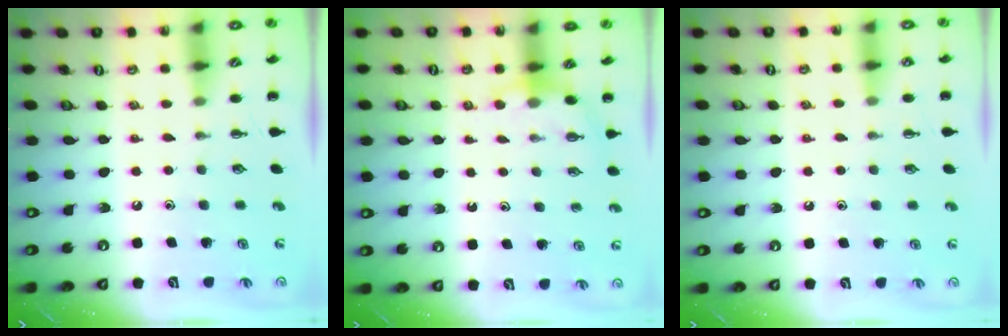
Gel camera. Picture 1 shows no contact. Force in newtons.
{"total": 3.7, "press": 3.6, "slide": 0.9}
{"total": 6.2, "press": 6.0, "slide": 1.9}